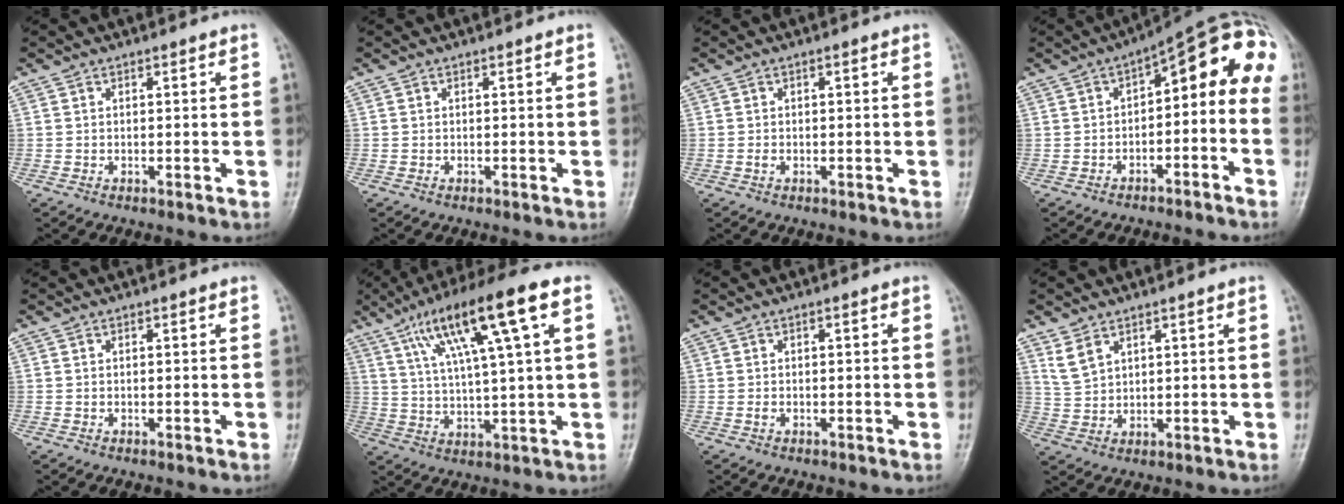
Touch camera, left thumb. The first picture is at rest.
{"total": 0.0}
{"total": 1.0, "force": [-0.1, 0.5, 0.9], "torque": [-0.018, 0.005, -0.003]}
{"total": 12.4, "force": [-1.9, 6.2, 10.6], "torque": [-0.110, 0.078, -0.031]}
{"total": 0.0}
{"total": 17.0, "force": [7.0, 2.3, 15.3], "torque": [-0.271, 0.007, 0.118]}
{"total": 1.0, "force": [-0.1, 0.4, 0.8], "torque": [-0.016, 0.005, -0.002]}
{"total": 4.0, "force": [2.7, 2.2, 2.0], "torque": [-0.034, -0.010, 0.064]}